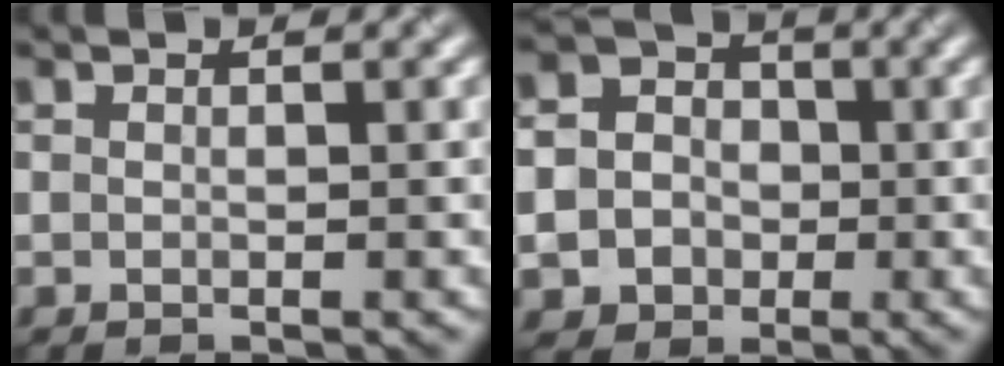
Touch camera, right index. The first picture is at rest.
{"total": 7.6, "force": [-1.9, 7.0, 2.2], "torque": [-0.032, -0.007, -0.054]}